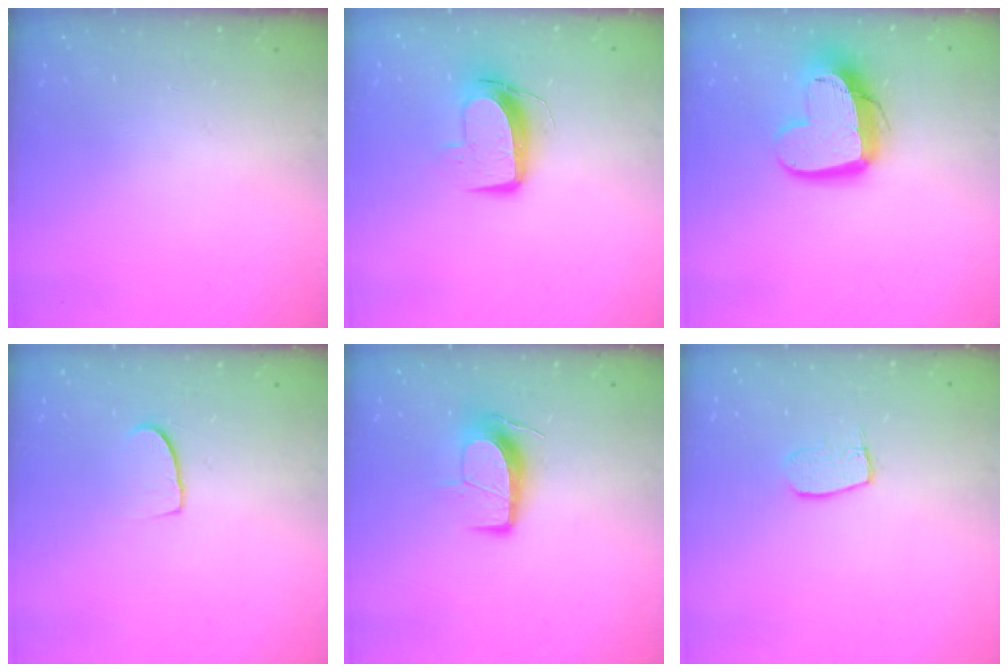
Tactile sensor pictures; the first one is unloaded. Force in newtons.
{"total": 10.0, "press": 9.9, "slide": 0.8}
{"total": 15.4, "press": 15.4, "slide": 1.6}
{"total": 5.2, "press": 5.2, "slide": 0.4}
{"total": 10.2, "press": 10.2, "slide": 0.8}
{"total": 6.8, "press": 6.8, "slide": 0.3}